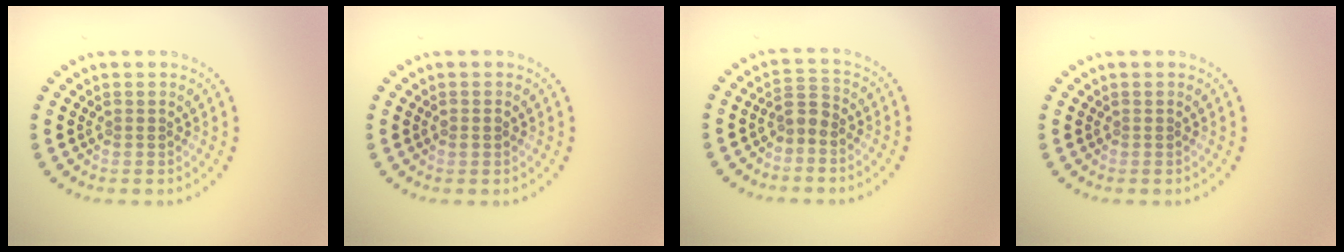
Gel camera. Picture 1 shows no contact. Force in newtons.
{"total": 0.9, "press": 0.9, "slide": 0.1}
{"total": 1.8, "press": 1.5, "slide": 1.0}
{"total": 0.0}